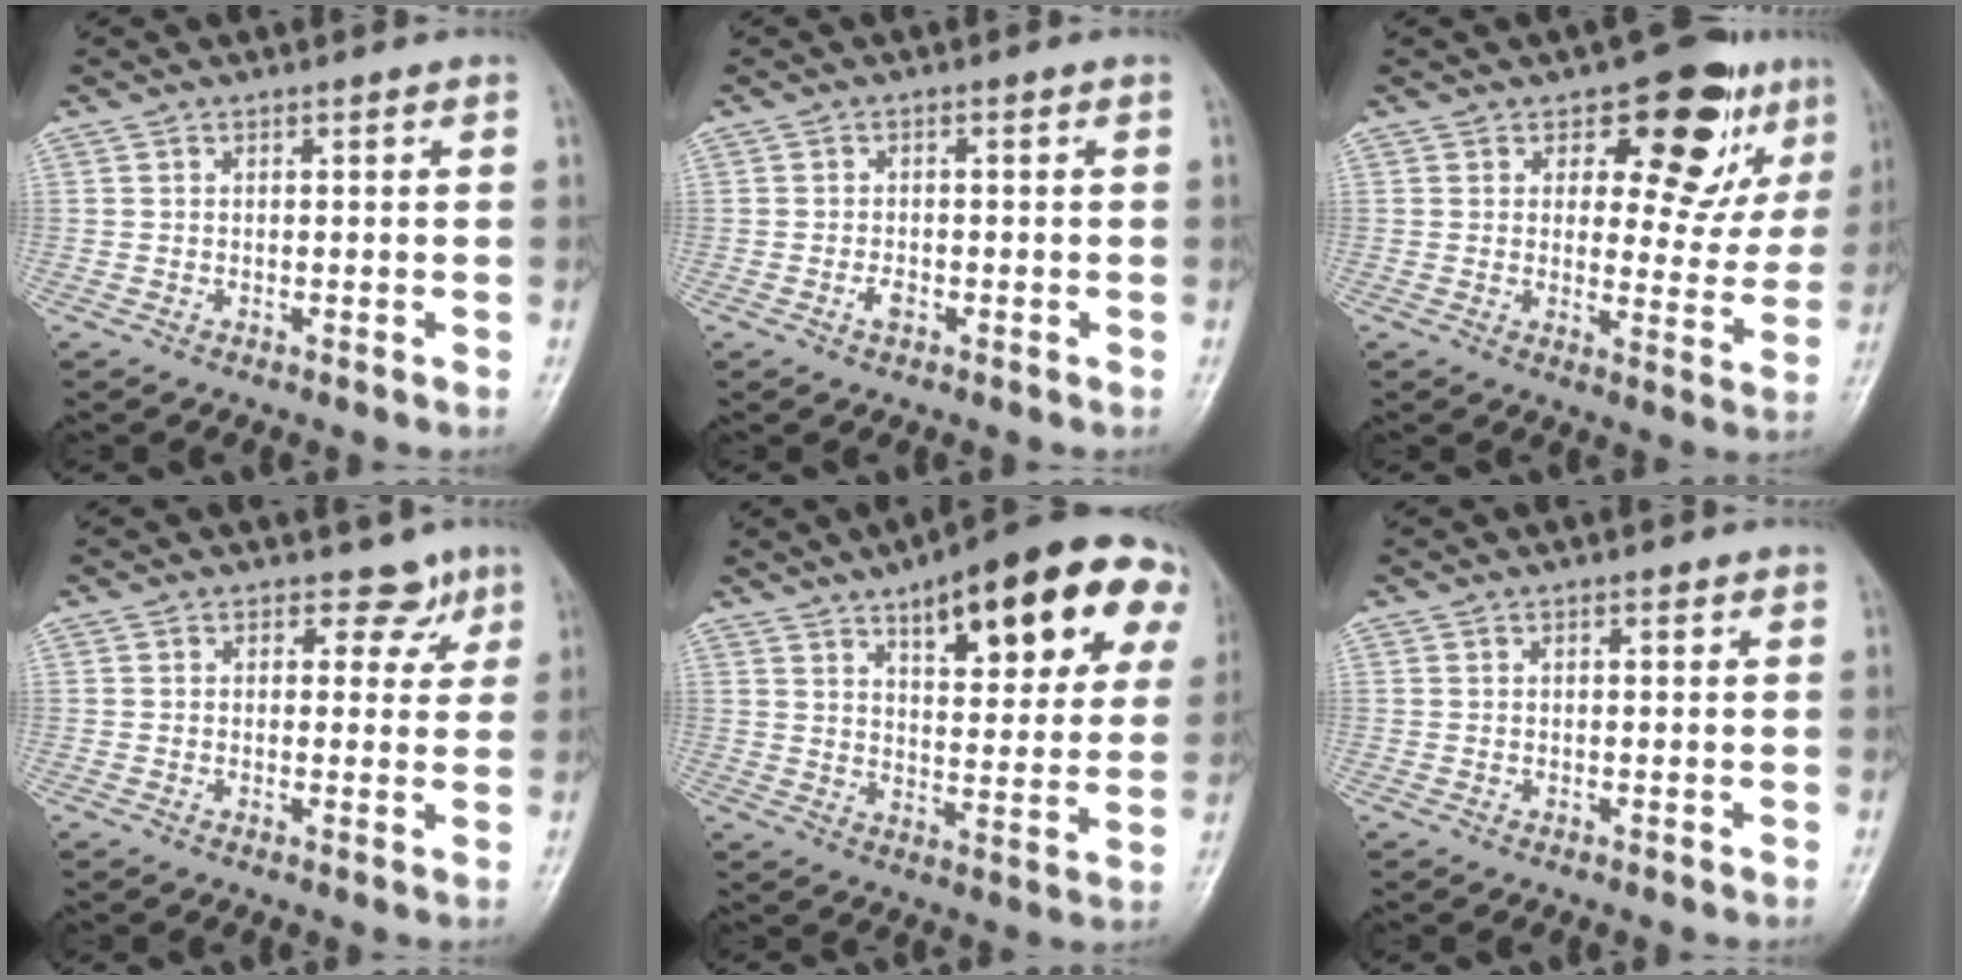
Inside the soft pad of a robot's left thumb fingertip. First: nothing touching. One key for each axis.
{"total": 1.8, "fx": -0.8, "fy": 1.0, "fz": 1.3, "tx": -0.022, "ty": 0.006, "tz": -0.015}
{"total": 14.0, "fx": 7.6, "fy": 7.5, "fz": 9.1, "tx": -0.051, "ty": -0.035, "tz": 0.101}
{"total": 4.1, "fx": 2.5, "fy": 3.0, "fz": 1.2, "tx": 0.020, "ty": -0.009, "tz": 0.028}
{"total": 21.7, "fx": 10.4, "fy": 7.9, "fz": 17.4, "tx": -0.198, "ty": -0.012, "tz": 0.142}
{"total": 0.9, "fx": 0.4, "fy": 0.5, "fz": 0.6, "tx": -0.005, "ty": -0.001, "tz": 0.004}